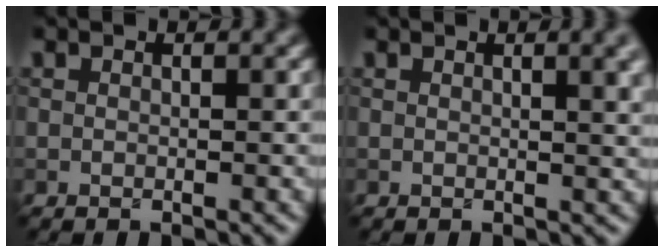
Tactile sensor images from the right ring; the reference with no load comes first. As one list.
[{"total": 5.2, "force": [2.0, 2.1, 4.3], "torque": [-0.028, 0.015, 0.017]}]